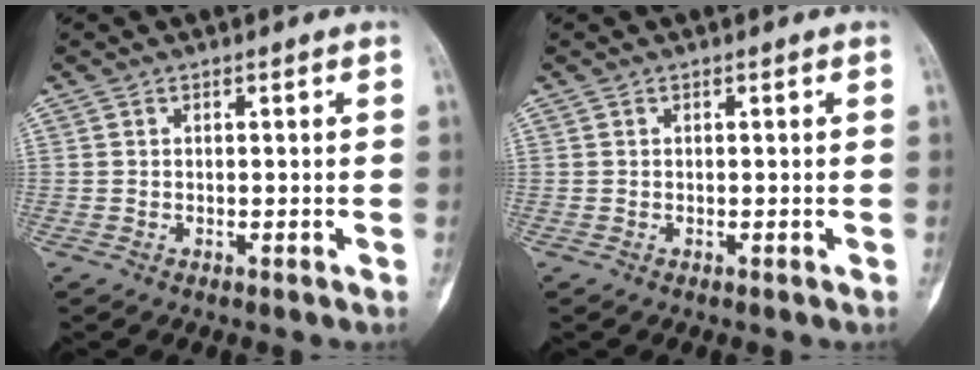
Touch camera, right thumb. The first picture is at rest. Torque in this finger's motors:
{"motor_torque": [0.00, 0.00, 0.00, 0.00, 0.02]}